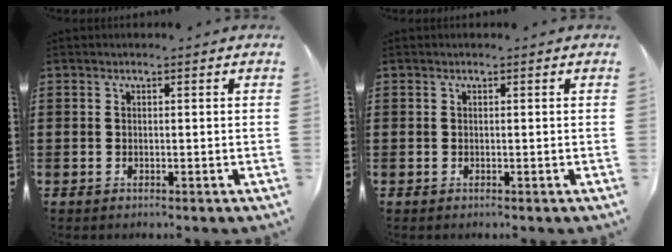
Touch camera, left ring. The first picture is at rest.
{"total": 0.0}